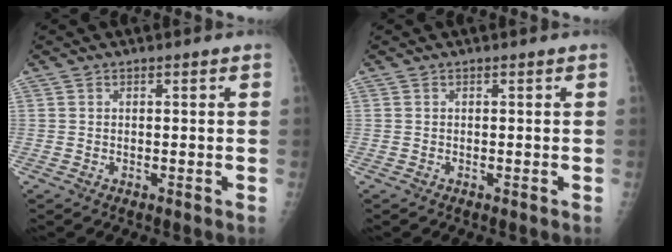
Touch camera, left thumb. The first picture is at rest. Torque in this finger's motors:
{"motor_torque": [0.01, 0.01, 0.04, -0.04, 0.00]}